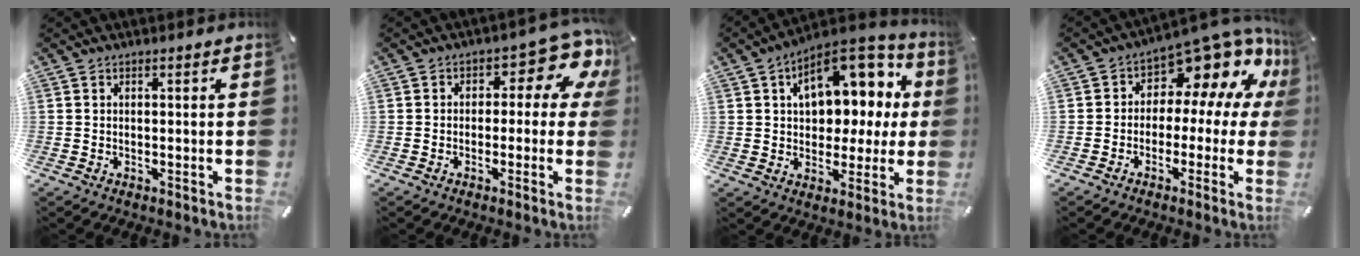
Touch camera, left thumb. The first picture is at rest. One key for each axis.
{"total": 9.3, "fx": 2.4, "fy": 5.1, "fz": 7.4, "tx": -0.087, "ty": -0.018, "tz": 0.040}
{"total": 15.6, "fx": 6.1, "fy": 10.0, "fz": 10.3, "tx": -0.144, "ty": -0.033, "tz": 0.110}
{"total": 11.2, "fx": 6.7, "fy": 6.3, "fz": 6.3, "tx": -0.100, "ty": -0.063, "tz": 0.115}